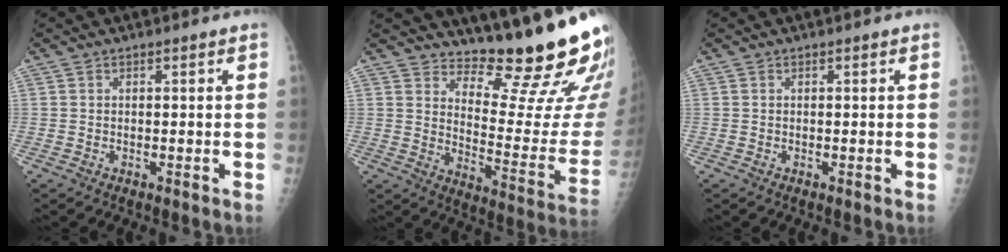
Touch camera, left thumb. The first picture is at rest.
{"total": 19.5, "force": [16.7, 3.0, 9.6], "torque": [-0.099, -0.171, 0.227]}
{"total": 0.0}